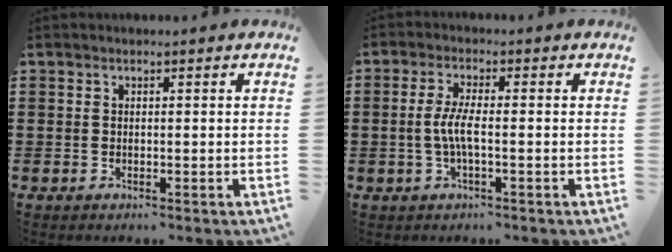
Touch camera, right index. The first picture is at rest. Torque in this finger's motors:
{"motor_torque": [1.02, 0.13, 0.52, 0.17]}